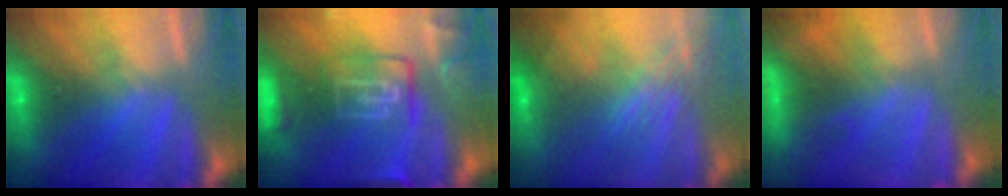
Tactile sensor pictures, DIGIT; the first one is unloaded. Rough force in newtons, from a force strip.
{"total": 9.2}
{"total": 2.7}
{"total": 5.1}